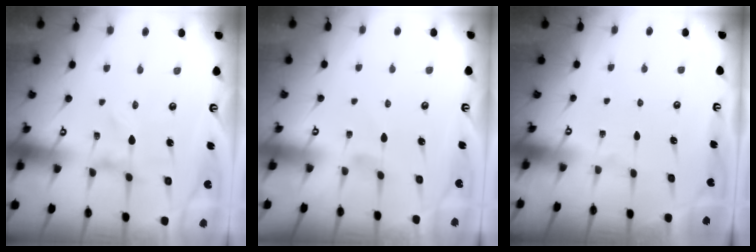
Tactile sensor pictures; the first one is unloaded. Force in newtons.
{"total": 0.0}
{"total": 0.0}